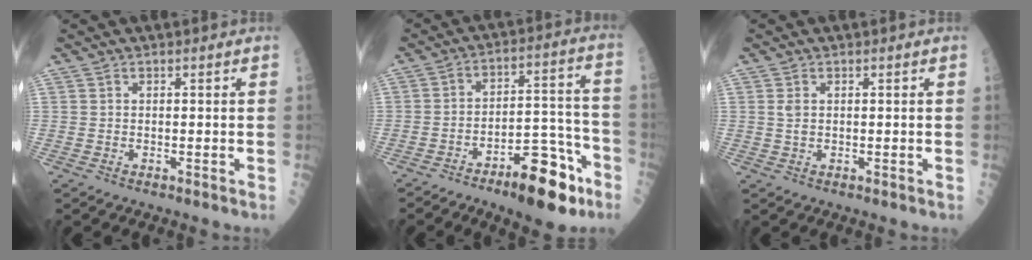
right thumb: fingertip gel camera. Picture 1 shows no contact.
{"total": 15.1, "force": [-8.9, 5.5, 10.9], "torque": [-0.130, 0.071, -0.133]}
{"total": 1.7, "force": [0.3, 1.0, 1.2], "torque": [-0.025, -0.002, 0.009]}